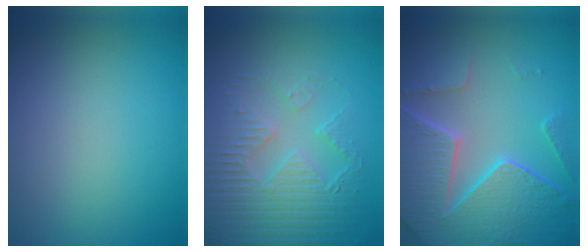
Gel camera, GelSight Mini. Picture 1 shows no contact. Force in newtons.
{"total": 4.4, "press": 4.3, "slide": 0.7}
{"total": 8.3, "press": 6.1, "slide": 5.6}